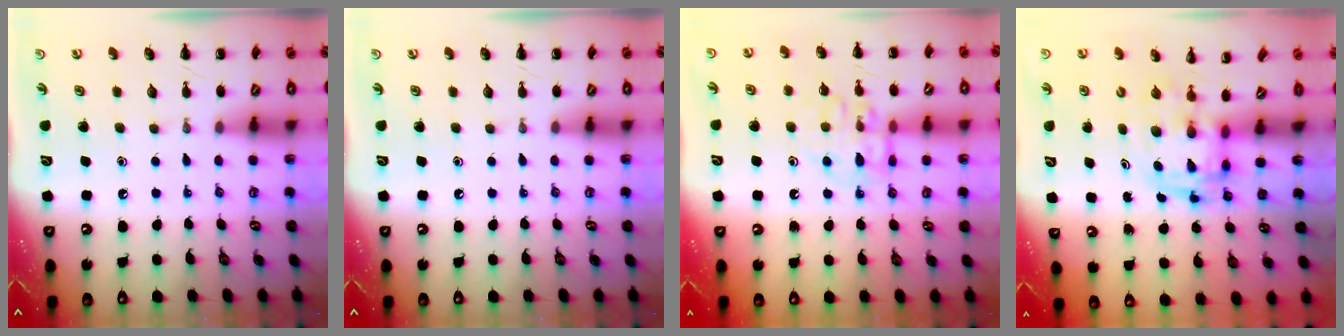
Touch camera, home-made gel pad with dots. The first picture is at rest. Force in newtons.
{"total": 0.0}
{"total": 12.5, "press": 12.4, "slide": 1.1}
{"total": 2.8, "press": 2.7, "slide": 0.5}